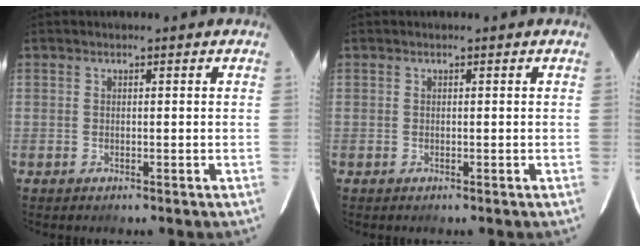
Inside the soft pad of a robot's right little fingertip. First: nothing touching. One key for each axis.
{"total": 0.0}